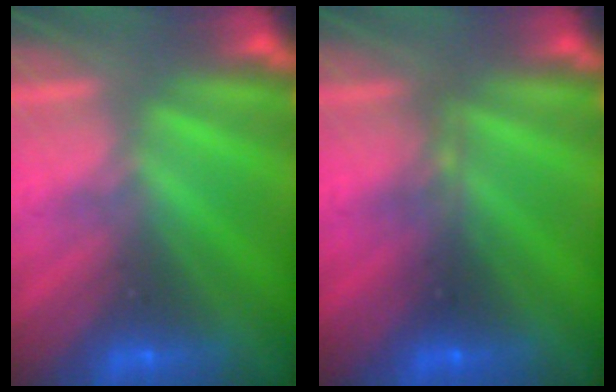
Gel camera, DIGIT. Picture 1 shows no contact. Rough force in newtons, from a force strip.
{"total": 2.2}